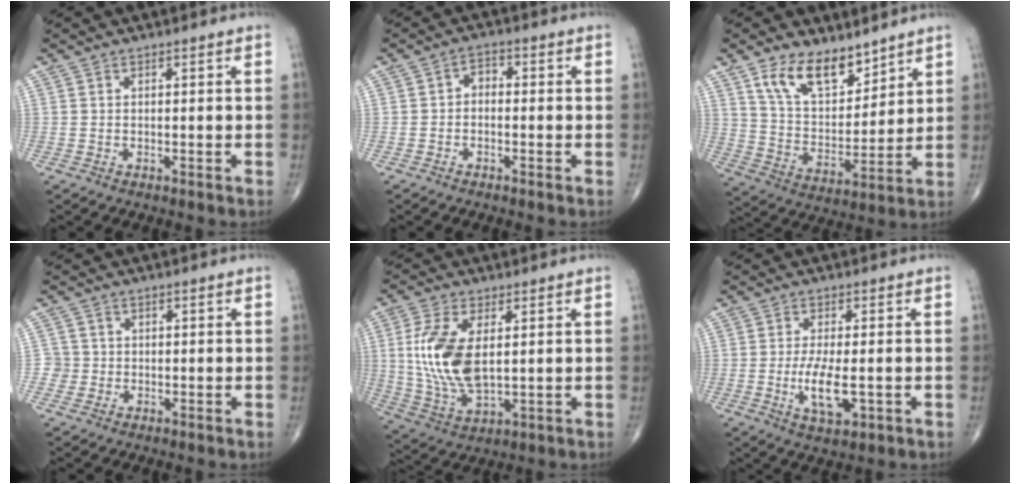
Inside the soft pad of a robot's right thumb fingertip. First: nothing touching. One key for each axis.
{"total": 2.5, "fx": -0.5, "fy": 1.8, "fz": 1.7, "tx": -0.014, "ty": 0.014, "tz": -0.021}
{"total": 12.7, "fx": 8.7, "fy": 6.4, "fz": 6.6, "tx": -0.088, "ty": -0.059, "tz": 0.169}
{"total": 2.3, "fx": -0.5, "fy": 2.3, "fz": -0.2, "tx": 0.022, "ty": 0.009, "tz": -0.015}
{"total": 13.6, "fx": 1.9, "fy": 6.8, "fz": 11.6, "tx": -0.245, "ty": -0.015, "tz": 0.045}
{"total": 7.0, "fx": -1.4, "fy": 2.6, "fz": 6.3, "tx": -0.122, "ty": -0.013, "tz": -0.021}